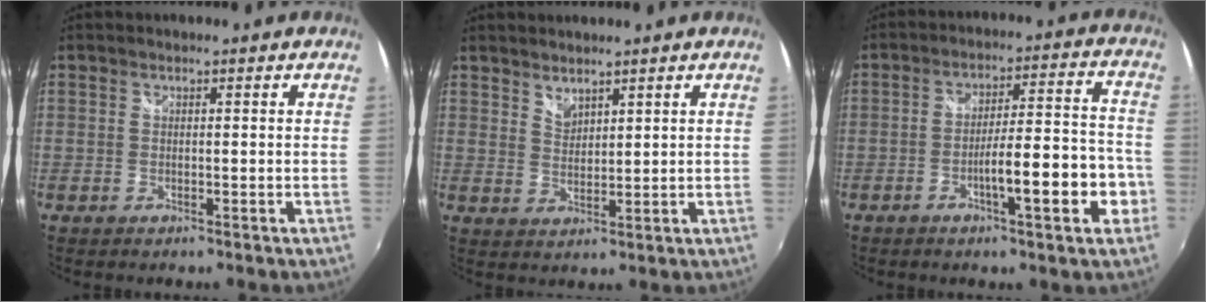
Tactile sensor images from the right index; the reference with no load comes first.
{"total": 3.0, "force": [2.7, 1.0, 0.8], "torque": [-0.010, 0.000, 0.048]}
{"total": 11.7, "force": [-4.6, 1.7, 10.6], "torque": [-0.165, 0.006, -0.063]}